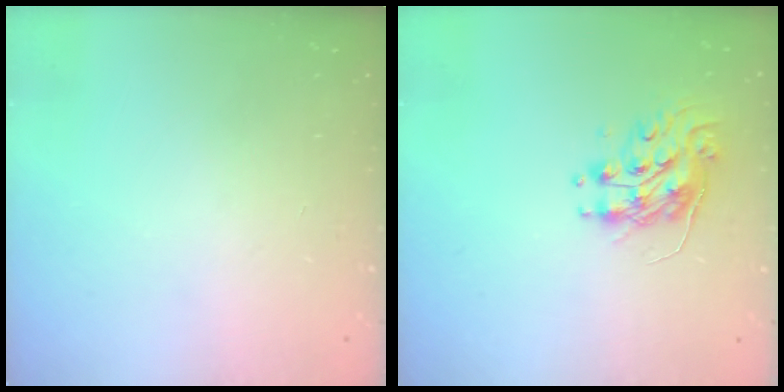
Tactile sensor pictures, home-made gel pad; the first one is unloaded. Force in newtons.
{"total": 8.8, "press": 8.8, "slide": 0.3}